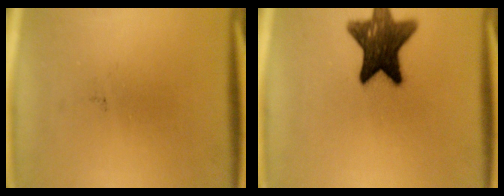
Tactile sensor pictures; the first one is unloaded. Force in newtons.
{"total": 13.1}